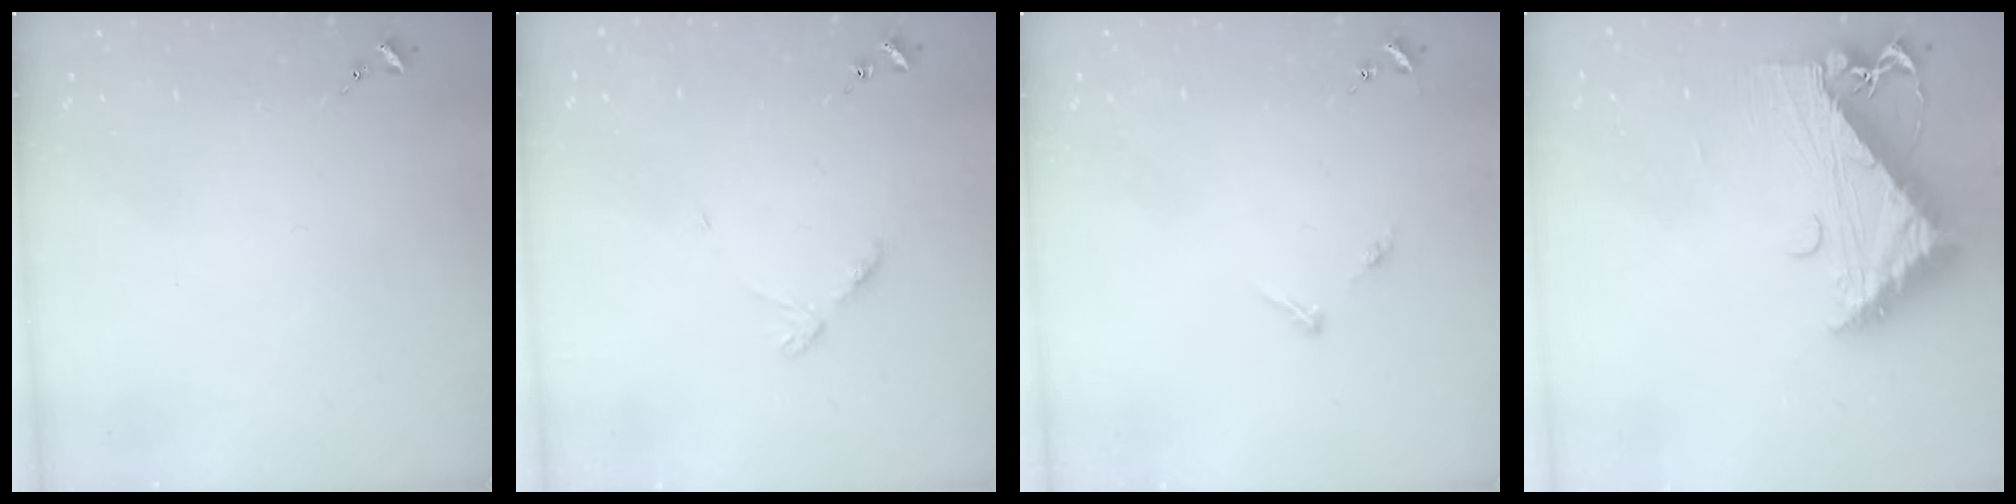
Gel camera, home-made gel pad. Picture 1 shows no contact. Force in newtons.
{"total": 4.4, "press": 4.3, "slide": 0.5}
{"total": 5.2, "press": 5.2, "slide": 0.6}
{"total": 12.7, "press": 12.7, "slide": 1.3}